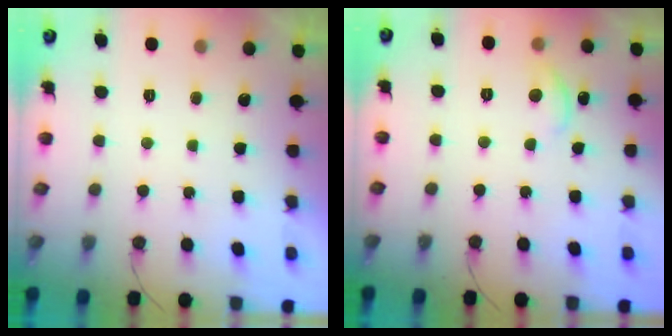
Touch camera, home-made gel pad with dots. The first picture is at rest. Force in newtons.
{"total": 7.0, "press": 7.0, "slide": 0.7}